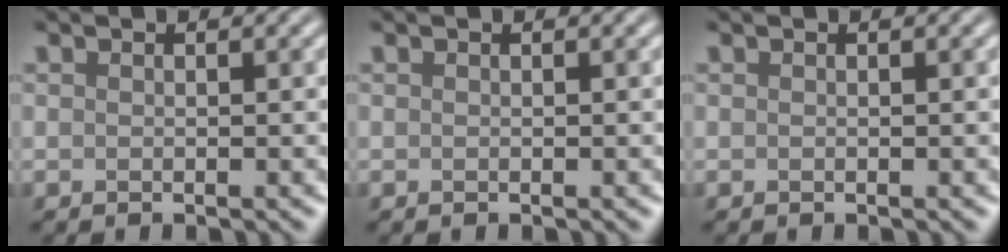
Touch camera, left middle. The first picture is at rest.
{"total": 0.0}
{"total": 0.0}